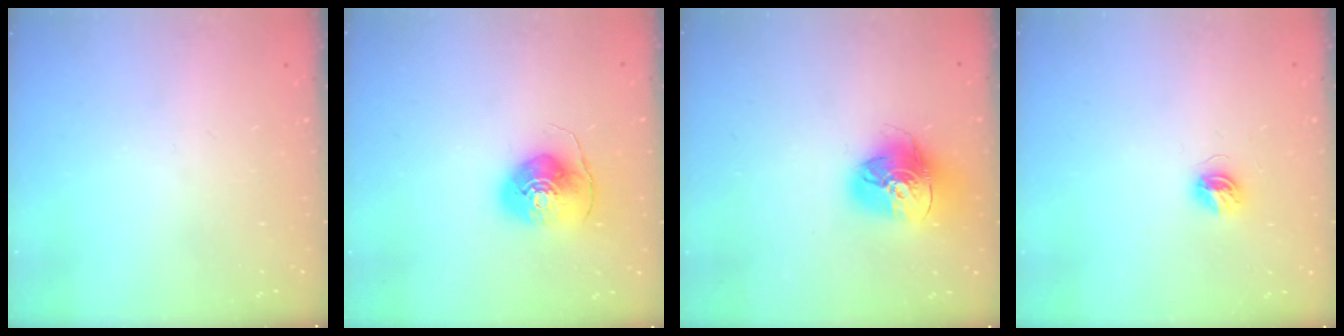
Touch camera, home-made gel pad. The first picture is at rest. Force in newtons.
{"total": 9.8, "press": 9.7, "slide": 1.4}
{"total": 15.3, "press": 15.3, "slide": 1.5}
{"total": 4.6, "press": 4.6, "slide": 0.6}